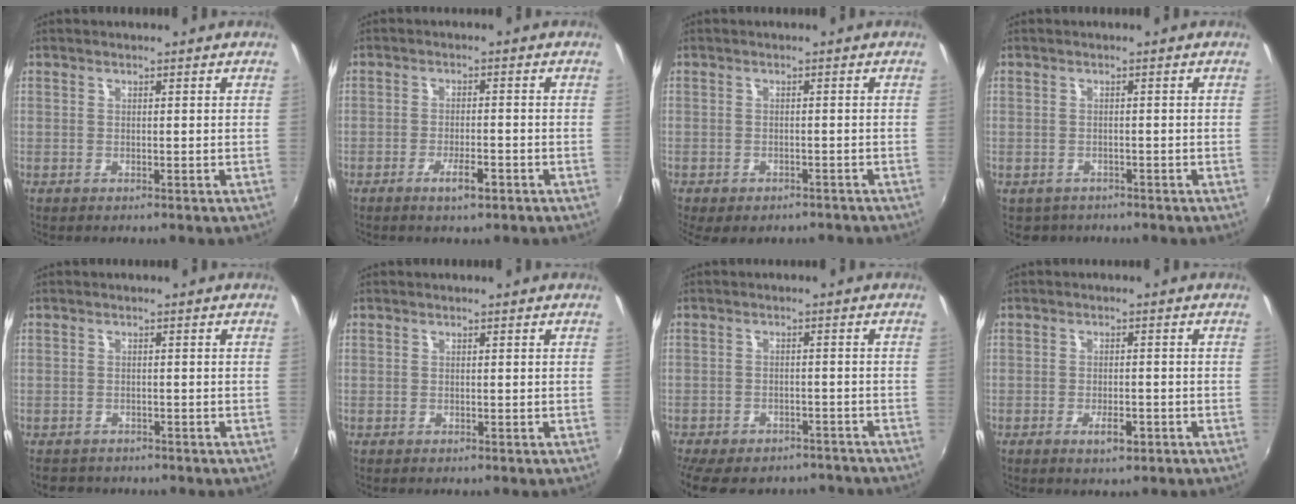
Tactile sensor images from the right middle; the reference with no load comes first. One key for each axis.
{"total": 3.8, "fx": -2.4, "fy": 0.9, "fz": 2.8, "tx": -0.058, "ty": -0.006, "tz": -0.041}
{"total": 7.0, "fx": -5.4, "fy": 3.0, "fz": 3.3, "tx": -0.070, "ty": -0.028, "tz": -0.070}
{"total": 2.3, "fx": -1.5, "fy": 1.8, "fz": 0.3, "tx": -0.014, "ty": -0.006, "tz": -0.020}
{"total": 3.2, "fx": -2.5, "fy": 1.8, "fz": 0.6, "tx": -0.021, "ty": -0.009, "tz": -0.042}
{"total": 0.0}
{"total": 15.6, "fx": -12.9, "fy": 6.2, "fz": 6.1, "tx": -0.139, "ty": -0.014, "tz": -0.173}
{"total": 3.3, "fx": -1.8, "fy": 1.3, "fz": 2.4, "tx": -0.049, "ty": -0.006, "tz": -0.029}